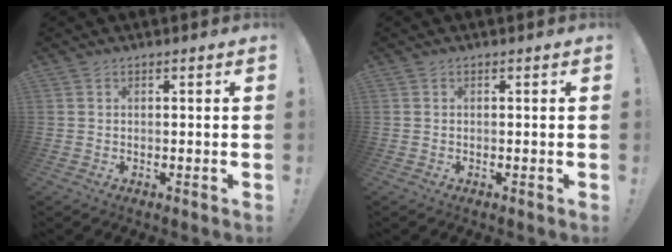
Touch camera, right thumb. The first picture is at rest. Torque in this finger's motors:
{"motor_torque": [0.00, 0.00, 0.00, 0.00, 0.00]}